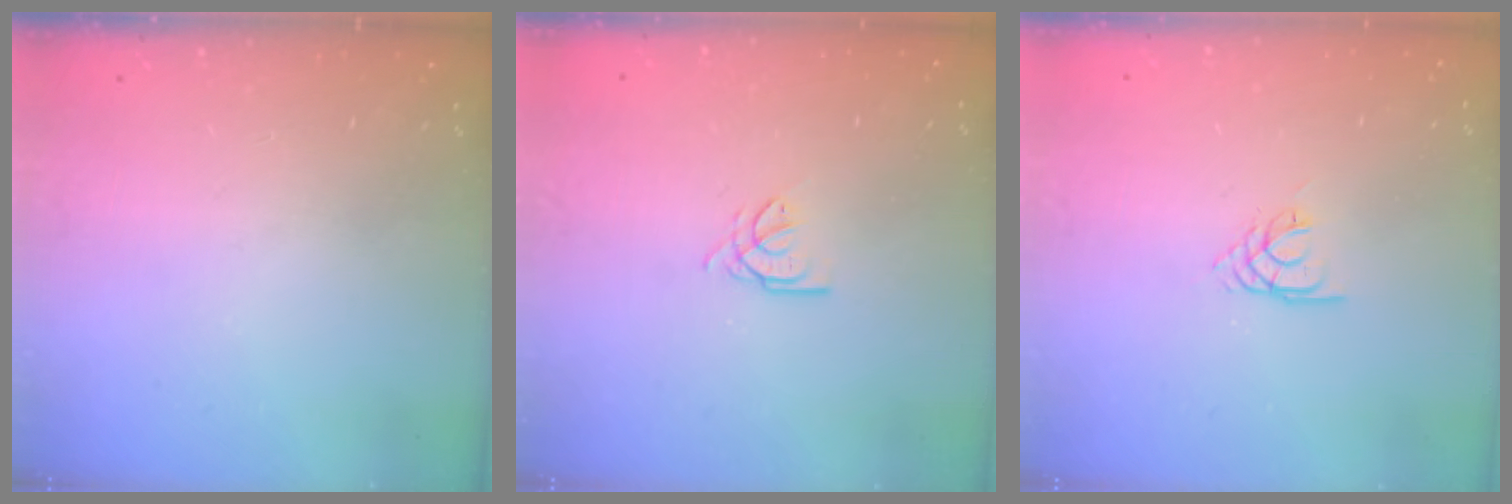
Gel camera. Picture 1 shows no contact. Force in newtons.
{"total": 2.6, "press": 2.6, "slide": 0.1}
{"total": 1.7, "press": 1.7, "slide": 0.4}